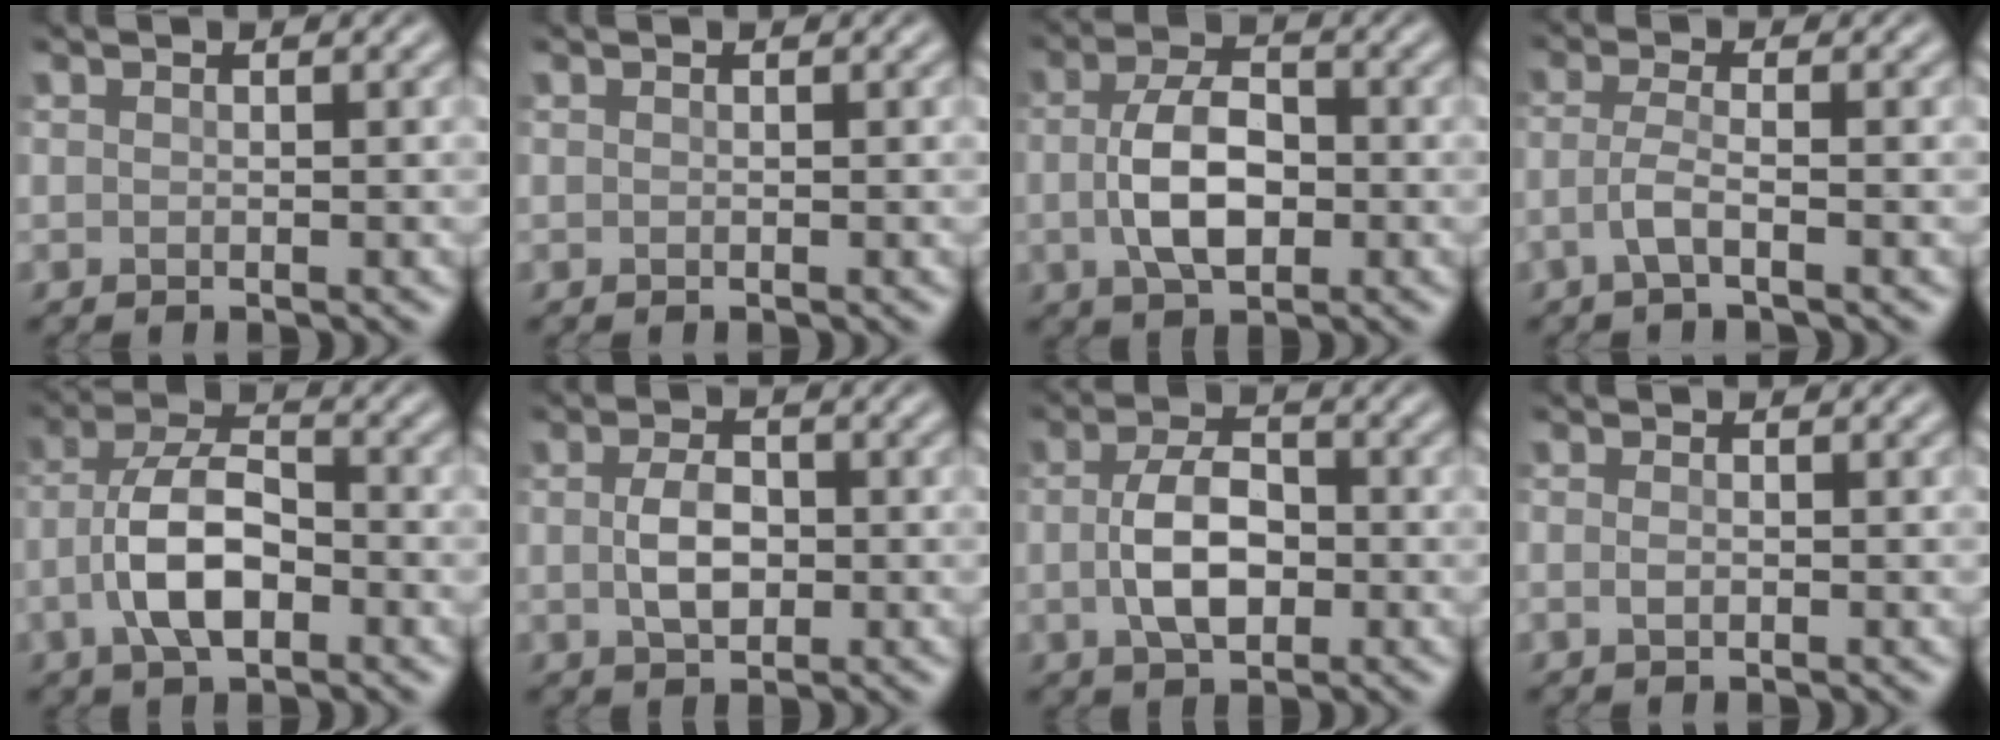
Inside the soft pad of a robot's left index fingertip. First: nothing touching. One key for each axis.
{"total": 0.0}
{"total": 5.7, "fx": -0.8, "fy": 3.3, "fz": 4.6, "tx": -0.095, "ty": -0.003, "tz": -0.018}
{"total": 2.3, "fx": -1.2, "fy": 0.5, "fz": 1.9, "tx": -0.042, "ty": -0.003, "tz": -0.033}
{"total": 6.3, "fx": -2.0, "fy": 3.1, "fz": 5.1, "tx": -0.100, "ty": 0.001, "tz": -0.044}
{"total": 3.3, "fx": -0.4, "fy": 2.1, "fz": 2.6, "tx": -0.057, "ty": -0.002, "tz": -0.010}
{"total": 5.1, "fx": -0.8, "fy": 3.0, "fz": 4.0, "tx": -0.081, "ty": -0.002, "tz": -0.018}
{"total": 0.8, "fx": -0.5, "fy": 0.3, "fz": 0.5, "tx": -0.015, "ty": -0.003, "tz": -0.012}